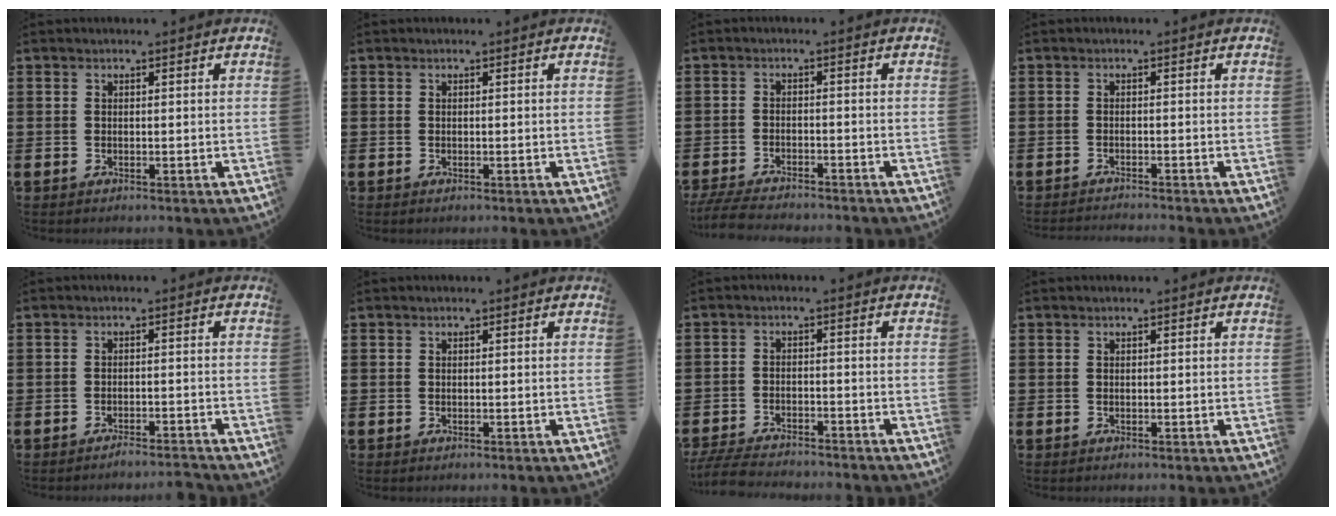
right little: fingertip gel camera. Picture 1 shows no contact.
{"total": 0.0}
{"total": 3.4, "force": [-3.3, 0.2, 0.8], "torque": [-0.020, -0.003, -0.067]}
{"total": 1.0, "force": [-0.9, -0.2, 0.0], "torque": [0.000, 0.001, -0.020]}
{"total": 1.9, "force": [-1.8, -0.1, 0.4], "torque": [-0.007, 0.002, -0.036]}
{"total": 0.0}
{"total": 4.2, "force": [-4.1, 0.4, 0.9], "torque": [-0.025, 0.000, -0.084]}
{"total": 0.0}